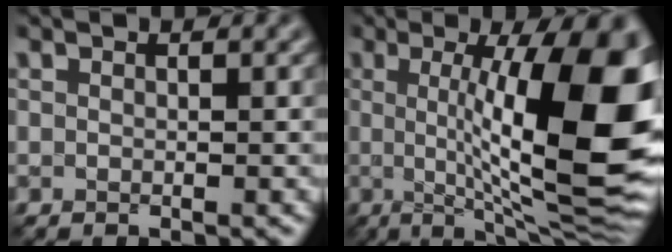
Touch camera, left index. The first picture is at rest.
{"total": 14.7, "force": [1.0, 3.4, 14.3], "torque": [-0.176, -0.001, 0.014]}